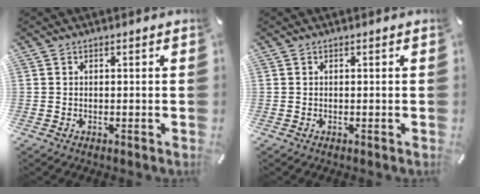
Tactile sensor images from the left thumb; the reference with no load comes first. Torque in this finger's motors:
{"motor_torque": [-0.05, -0.04, 0.00, 0.00, 0.00]}